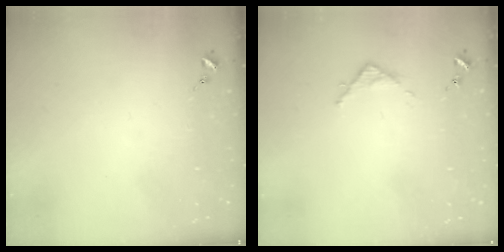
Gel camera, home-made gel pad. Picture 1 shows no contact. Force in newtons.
{"total": 2.8, "press": 2.8, "slide": 0.4}